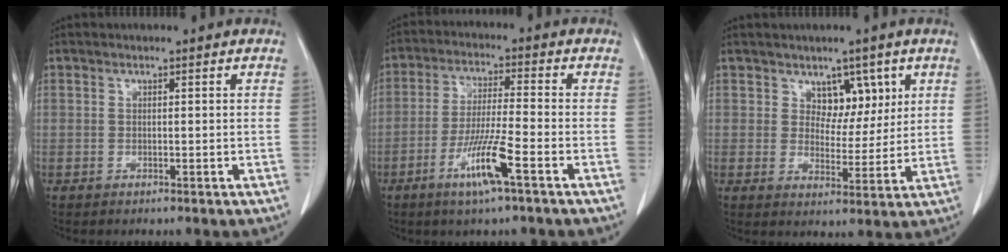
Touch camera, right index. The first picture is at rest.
{"total": 8.9, "force": [-4.4, -0.3, 7.7], "torque": [-0.151, -0.013, -0.086]}
{"total": 5.1, "force": [2.6, 3.4, 2.8], "torque": [-0.026, 0.001, 0.042]}